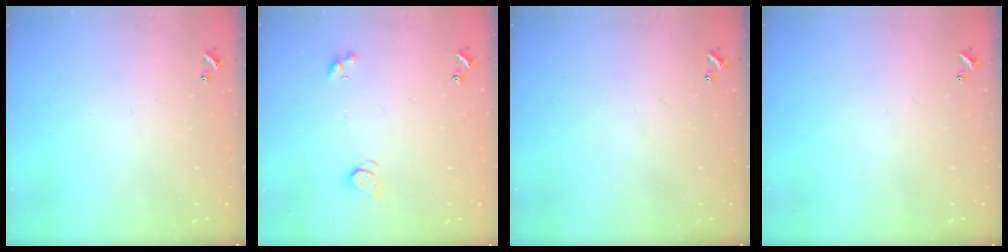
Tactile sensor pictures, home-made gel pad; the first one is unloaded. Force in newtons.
{"total": 2.5, "press": 2.5, "slide": 0.5}
{"total": 0.0}
{"total": 0.0}